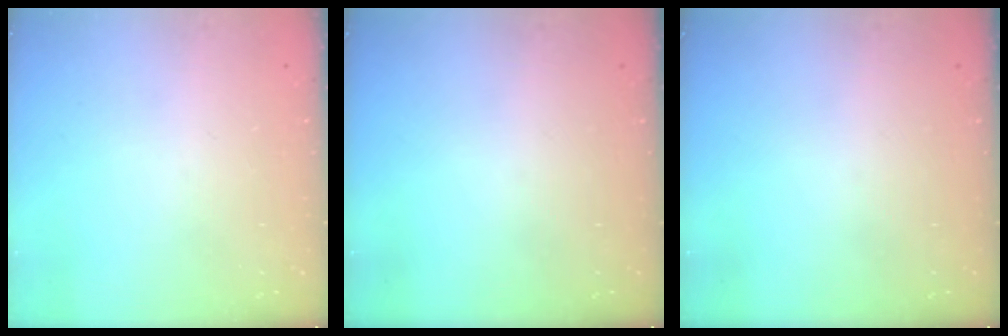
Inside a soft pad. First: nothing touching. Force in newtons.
{"total": 0.0}
{"total": 0.0}